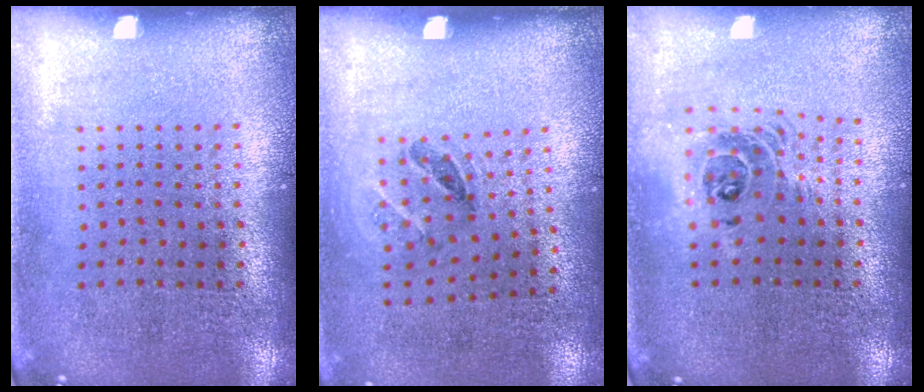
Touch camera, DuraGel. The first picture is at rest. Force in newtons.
{"total": 1.2, "press": 0.8, "slide": 0.9}
{"total": 1.7, "press": 1.4, "slide": 0.9}